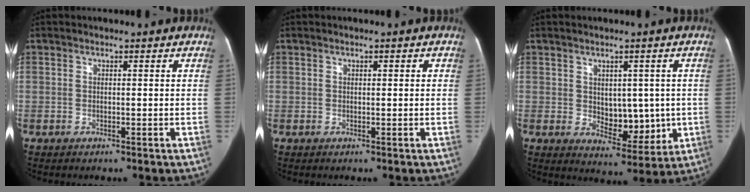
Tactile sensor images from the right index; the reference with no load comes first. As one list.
[{"total": 0.5, "force": [0.2, 0.2, 0.4], "torque": [-0.004, 0.003, 0.002]}, {"total": 7.2, "force": [0.2, 4.2, 5.8], "torque": [-0.068, -0.004, 0.020]}]